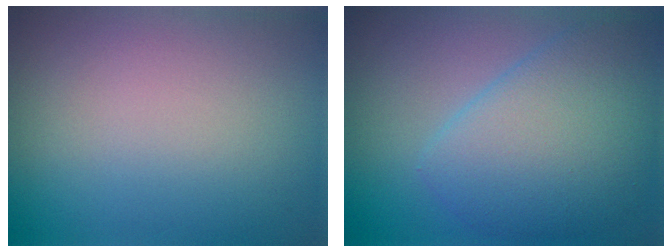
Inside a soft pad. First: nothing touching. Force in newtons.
{"total": 6.5, "press": 6.5, "slide": 0.2}